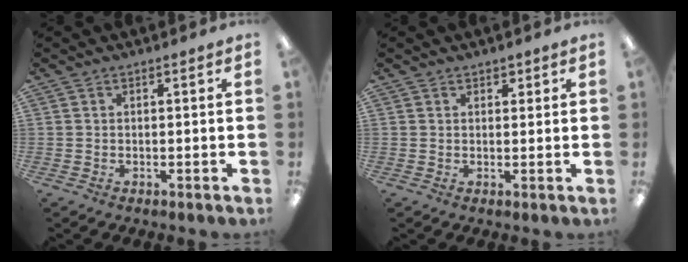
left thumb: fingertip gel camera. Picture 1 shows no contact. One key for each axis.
{"total": 1.3, "fx": 0.9, "fy": 0.9, "fz": 0.2, "tx": 0.004, "ty": -0.003, "tz": 0.014}